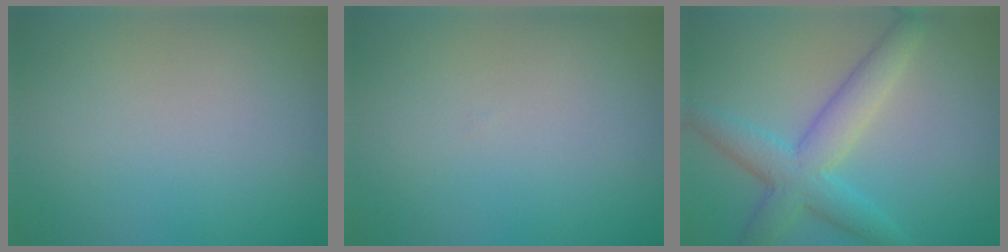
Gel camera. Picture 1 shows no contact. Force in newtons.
{"total": 0.0}
{"total": 5.3, "press": 5.3, "slide": 0.1}